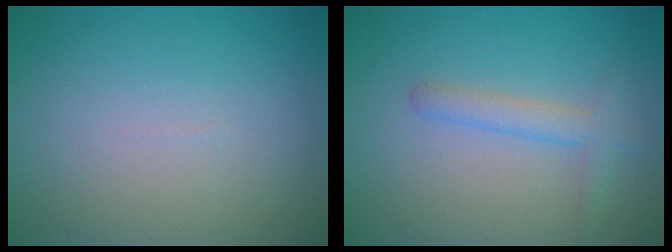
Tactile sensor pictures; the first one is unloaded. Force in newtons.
{"total": 2.1, "press": 2.1, "slide": 0.1}